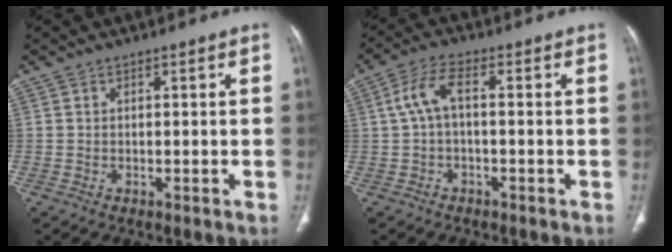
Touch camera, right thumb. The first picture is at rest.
{"total": 5.2, "force": [0.1, 2.0, 4.8], "torque": [-0.105, 0.020, -0.003]}